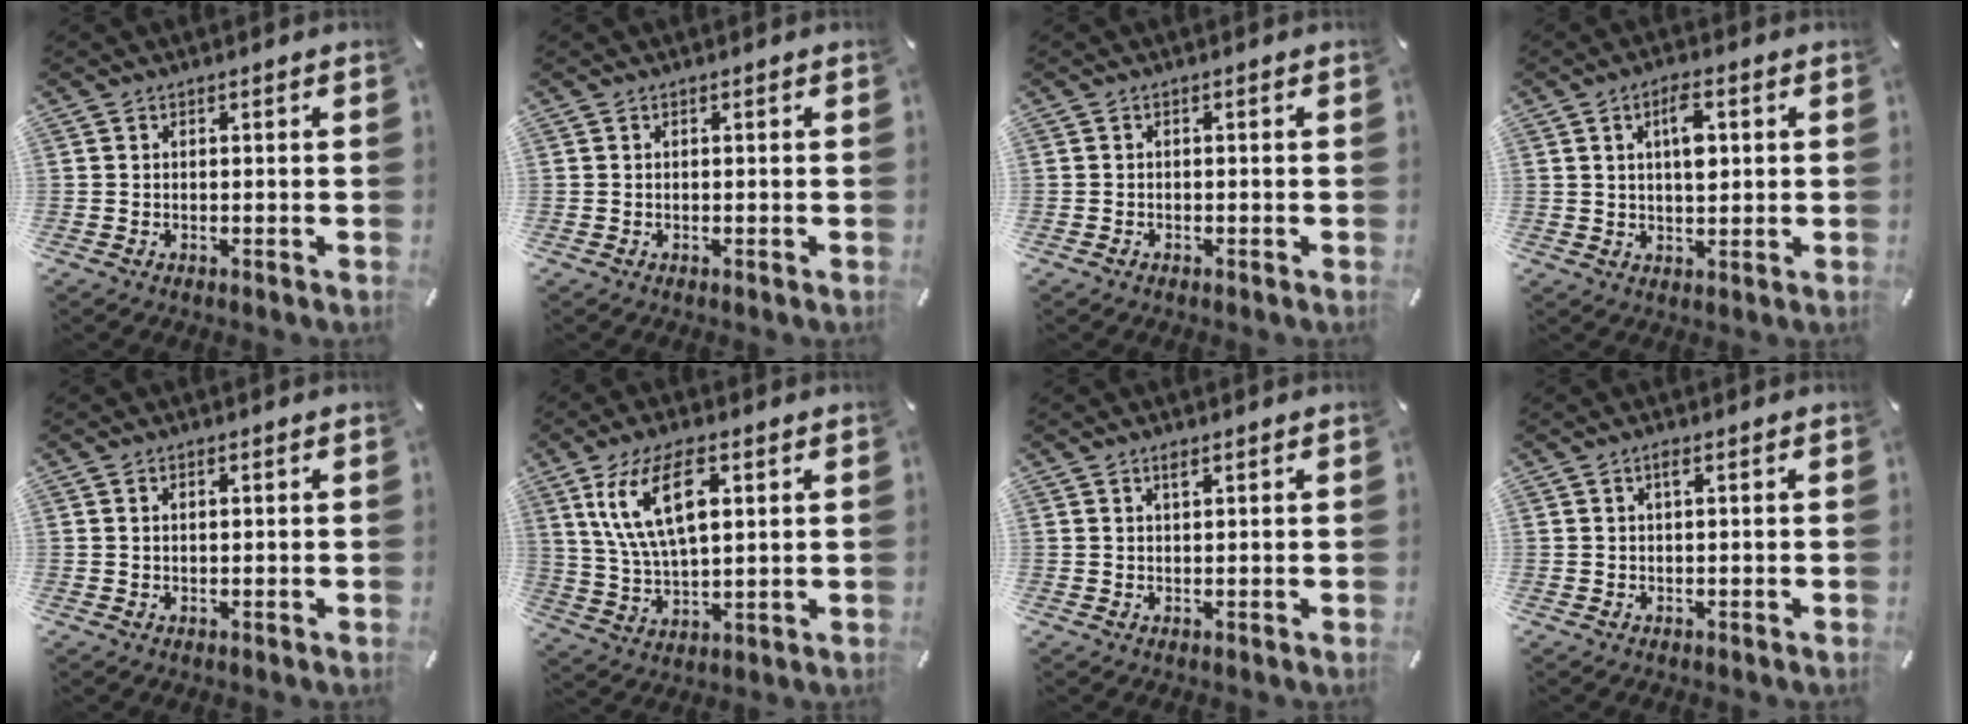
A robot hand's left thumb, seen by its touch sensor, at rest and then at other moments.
{"total": 0.0}
{"total": 0.8, "force": [-0.6, 0.5, 0.3], "torque": [-0.007, 0.001, -0.012]}
{"total": 7.0, "force": [1.9, 3.3, 5.8], "torque": [-0.089, -0.002, 0.025]}
{"total": 1.0, "force": [0.3, 0.6, 0.7], "torque": [-0.016, 0.004, 0.004]}
{"total": 13.6, "force": [5.8, 5.9, 10.8], "torque": [-0.245, 0.005, 0.101]}
{"total": 1.3, "force": [0.8, 0.3, 0.9], "torque": [-0.021, 0.000, 0.014]}
{"total": 1.5, "force": [0.4, 0.2, 1.4], "torque": [-0.029, 0.002, 0.007]}